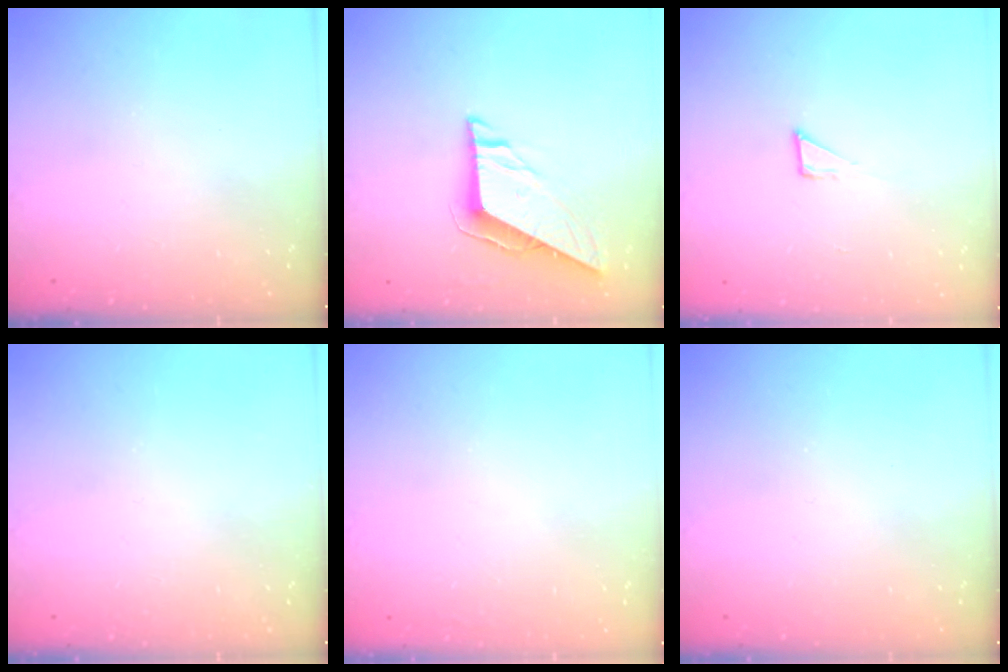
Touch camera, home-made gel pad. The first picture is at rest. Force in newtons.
{"total": 7.6, "press": 7.6, "slide": 0.2}
{"total": 2.8, "press": 2.8, "slide": 0.2}
{"total": 0.0}
{"total": 1.6, "press": 1.6, "slide": 0.1}
{"total": 0.0}